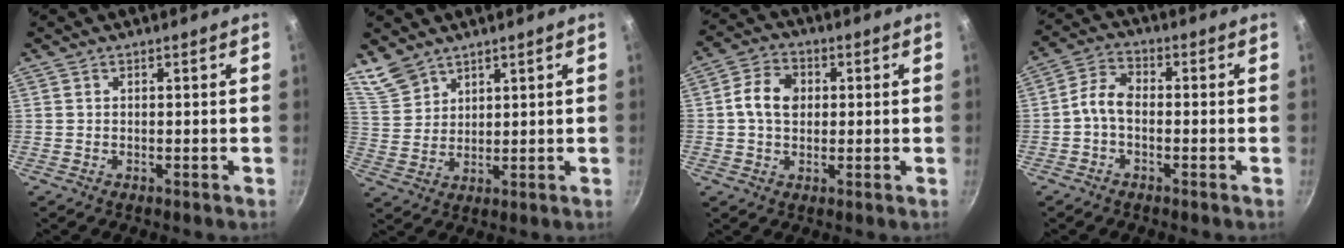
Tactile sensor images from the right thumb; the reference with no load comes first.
{"total": 6.2, "force": [5.0, 3.2, 1.7], "torque": [-0.020, -0.012, 0.111]}
{"total": 7.7, "force": [0.8, 5.8, 5.1], "torque": [-0.076, 0.011, 0.002]}
{"total": 5.1, "force": [-1.3, 3.0, 3.9], "torque": [-0.078, 0.029, -0.037]}